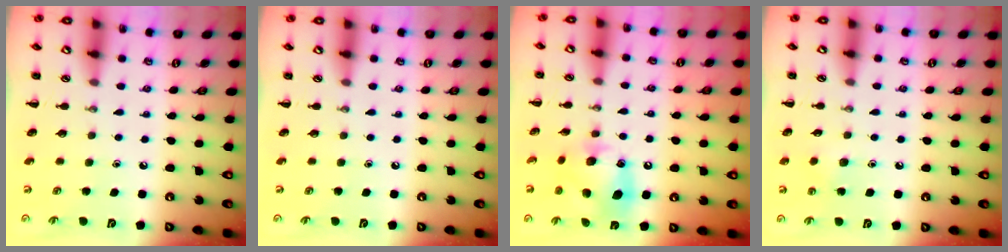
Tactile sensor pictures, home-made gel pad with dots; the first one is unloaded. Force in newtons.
{"total": 0.0}
{"total": 13.1, "press": 13.0, "slide": 1.7}
{"total": 4.2, "press": 4.0, "slide": 1.3}